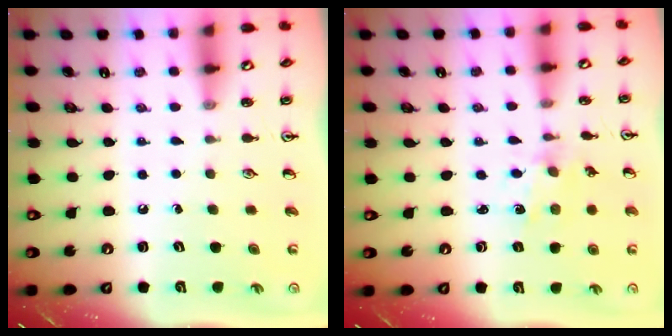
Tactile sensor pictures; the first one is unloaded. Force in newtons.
{"total": 1.6, "press": 1.5, "slide": 0.1}